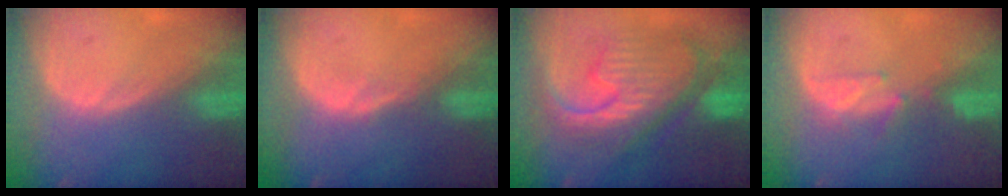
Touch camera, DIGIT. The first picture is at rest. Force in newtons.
{"total": 1.0, "press": 1.0, "slide": 0.1}
{"total": 12.4, "press": 12.3, "slide": 1.3}
{"total": 3.0, "press": 2.9, "slide": 0.8}